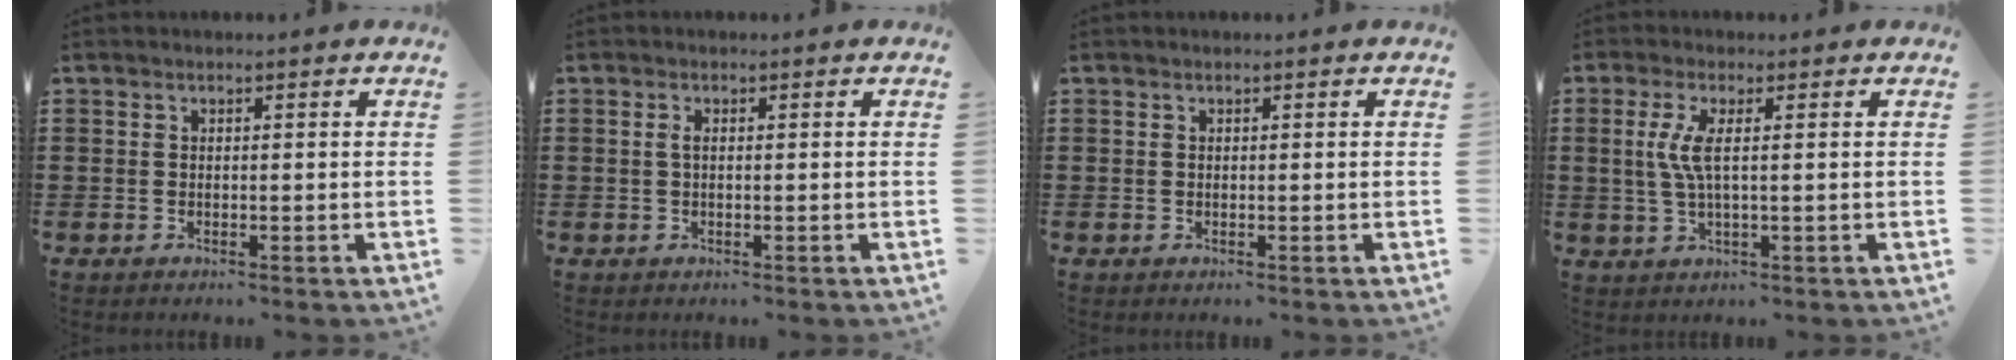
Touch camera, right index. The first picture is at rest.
{"total": 1.1, "force": [-0.1, 0.3, 1.0], "torque": [-0.021, 0.001, -0.002]}
{"total": 0.0}
{"total": 4.1, "force": [0.5, 0.5, 4.0], "torque": [-0.092, -0.008, 0.002]}